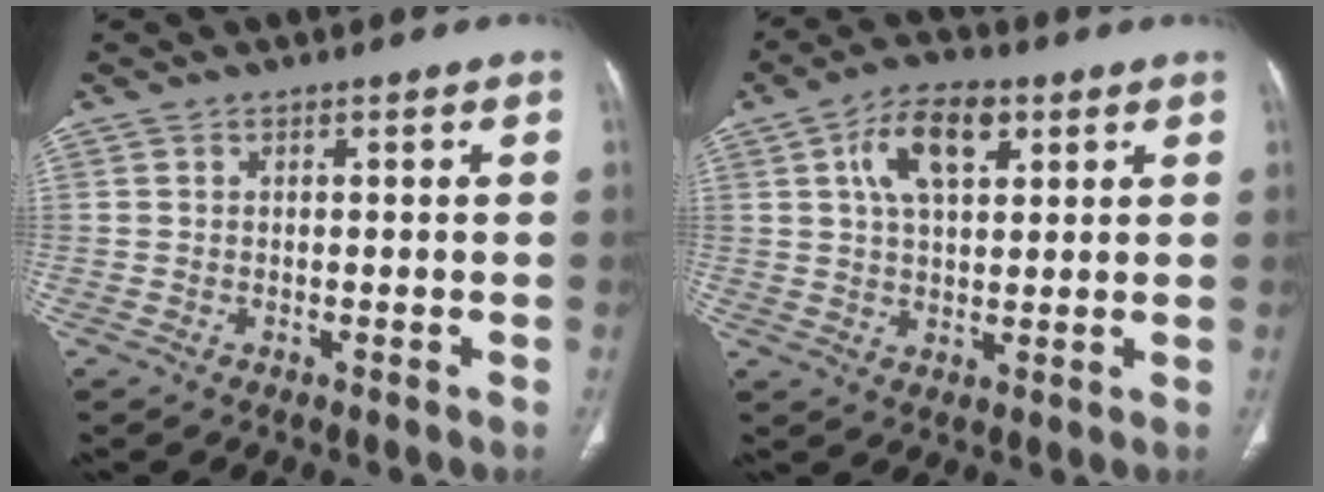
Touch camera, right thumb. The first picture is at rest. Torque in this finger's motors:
{"motor_torque": [0.04, 0.08, 0.04, -0.01, 0.13]}